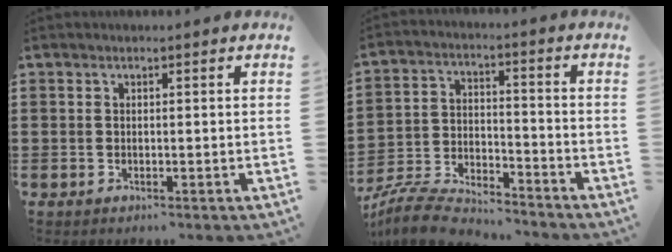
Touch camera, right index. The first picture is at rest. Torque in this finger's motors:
{"motor_torque": [-1.01, 1.03, -1.05, -0.21]}